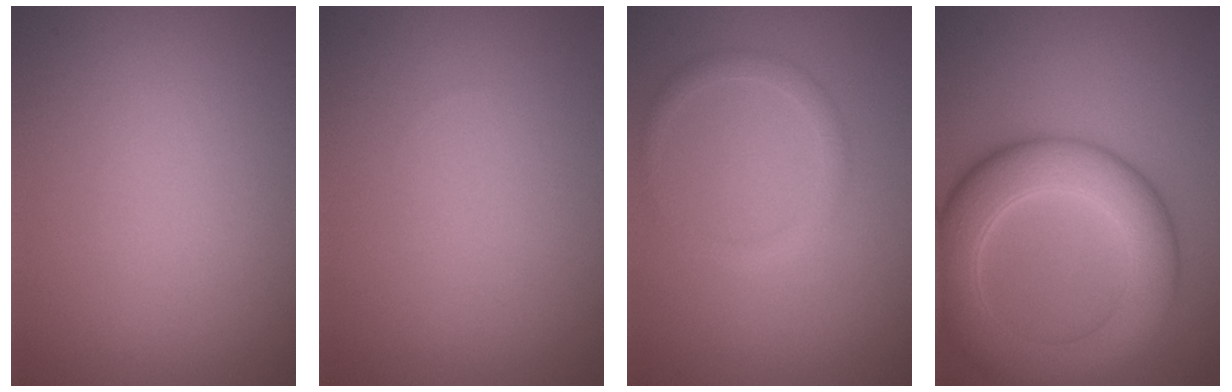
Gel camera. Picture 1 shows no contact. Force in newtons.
{"total": 0.0}
{"total": 1.5, "press": 1.5, "slide": 0.0}
{"total": 8.2, "press": 8.2, "slide": 0.3}